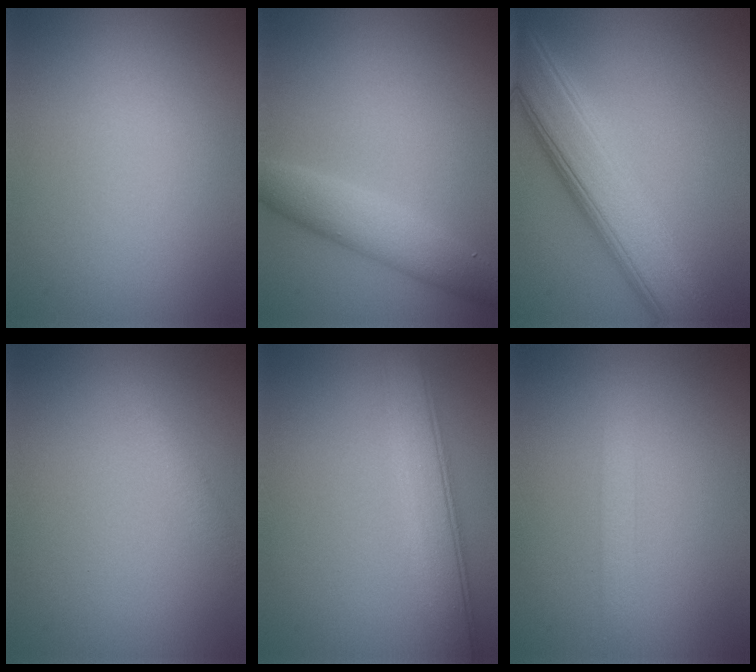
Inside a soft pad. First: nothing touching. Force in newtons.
{"total": 4.0, "press": 4.0, "slide": 0.4}
{"total": 8.2, "press": 8.2, "slide": 0.1}
{"total": 1.3, "press": 1.3, "slide": 0.2}
{"total": 5.2, "press": 5.2, "slide": 0.4}
{"total": 1.1, "press": 1.1, "slide": 0.0}